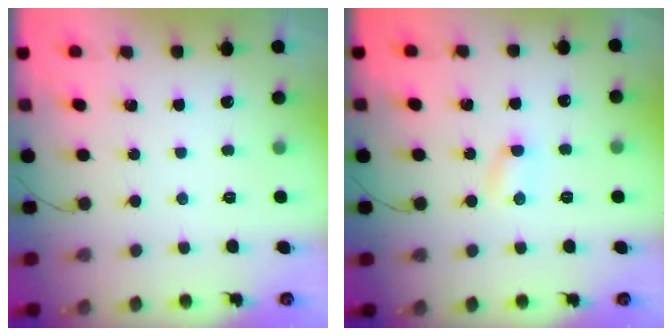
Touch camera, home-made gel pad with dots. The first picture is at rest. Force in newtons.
{"total": 2.4, "press": 2.3, "slide": 0.7}